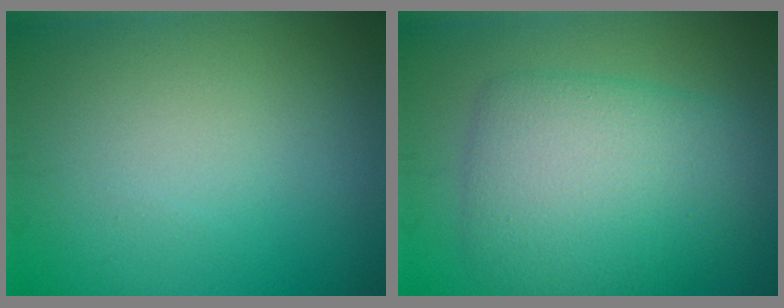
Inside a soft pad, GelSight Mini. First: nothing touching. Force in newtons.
{"total": 7.2, "press": 7.2, "slide": 0.2}